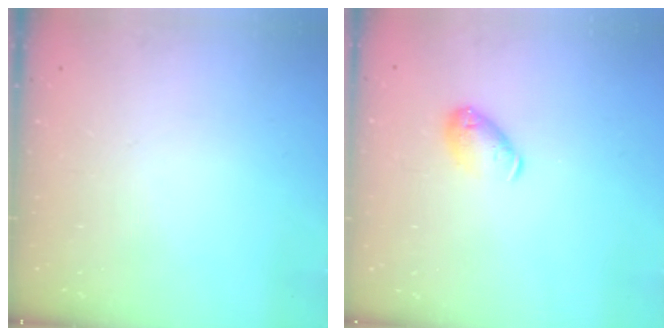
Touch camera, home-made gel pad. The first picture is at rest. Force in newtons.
{"total": 6.4, "press": 6.4, "slide": 0.4}